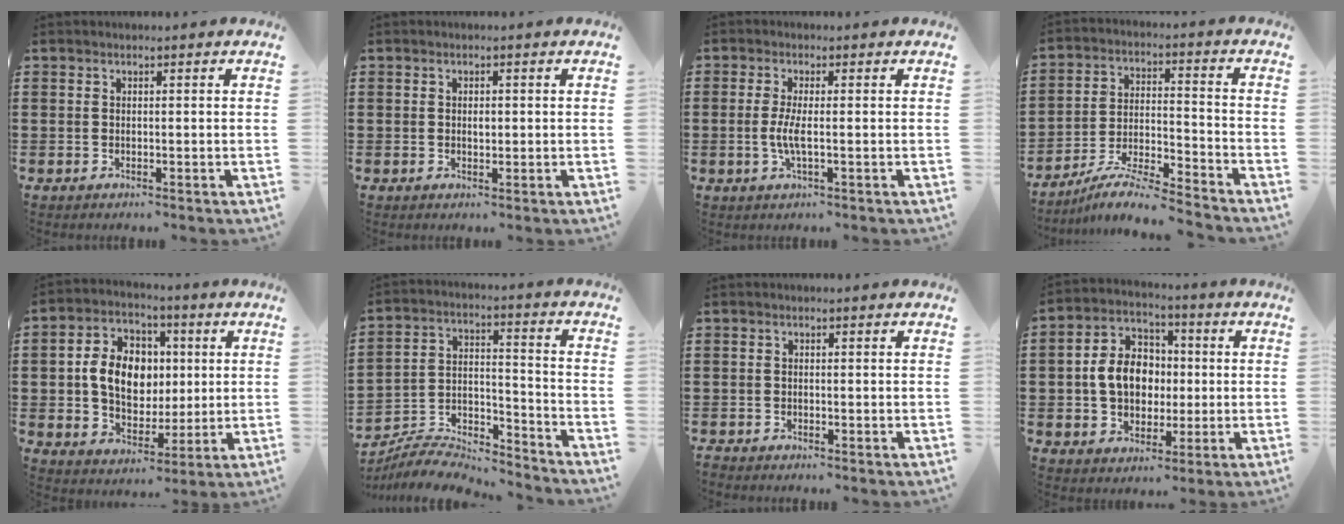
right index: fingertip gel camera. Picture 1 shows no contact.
{"total": 1.1, "force": [0.1, 0.6, 0.9], "torque": [-0.018, 0.003, 0.002]}
{"total": 3.4, "force": [-0.4, 0.4, 3.4], "torque": [-0.083, -0.011, -0.016]}
{"total": 7.4, "force": [-6.9, -0.1, 2.6], "torque": [-0.060, -0.006, -0.141]}
{"total": 9.7, "force": [0.6, 7.5, 6.0], "torque": [-0.132, 0.018, 0.006]}
{"total": 7.2, "force": [-7.0, 1.5, 1.3], "torque": [-0.032, 0.007, -0.141]}
{"total": 0.6, "force": [-0.6, 0.2, -0.1], "torque": [0.002, 0.003, -0.013]}
{"total": 8.7, "force": [-0.4, 7.0, 5.1], "torque": [-0.125, 0.014, -0.013]}